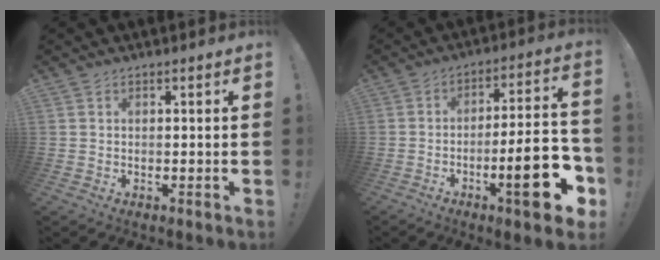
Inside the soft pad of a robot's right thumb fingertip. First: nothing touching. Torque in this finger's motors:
{"motor_torque": [0.83, 1.07, 1.39, -1.39, 0.05]}